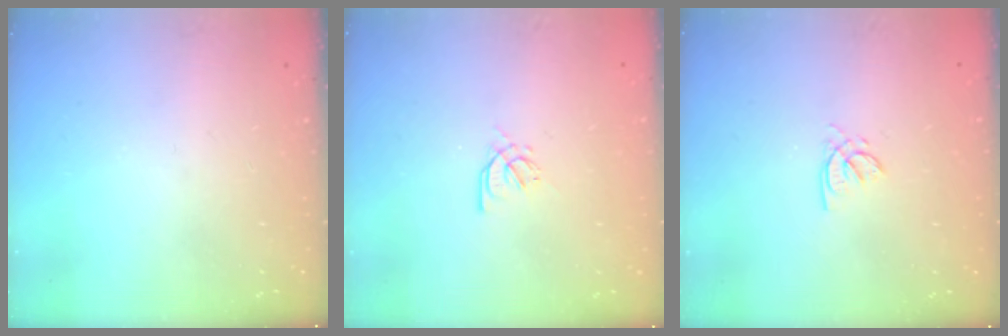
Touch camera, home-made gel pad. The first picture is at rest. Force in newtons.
{"total": 2.4, "press": 2.4, "slide": 0.5}
{"total": 1.4, "press": 1.4, "slide": 0.2}